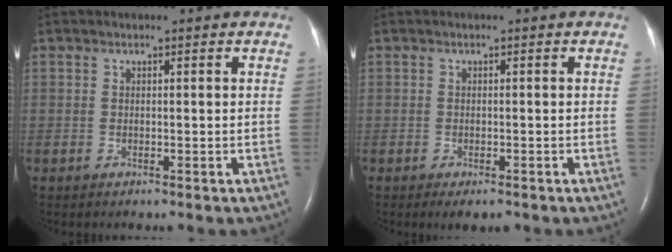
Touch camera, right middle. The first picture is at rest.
{"total": 2.5, "force": [-1.7, 0.9, 1.7], "torque": [-0.020, -0.004, -0.019]}